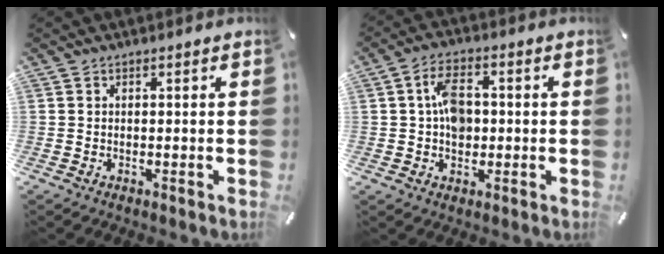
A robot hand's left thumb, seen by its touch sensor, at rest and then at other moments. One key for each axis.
{"total": 7.3, "fx": 0.3, "fy": 4.8, "fz": 5.4, "tx": -0.092, "ty": 0.006, "tz": 0.004}